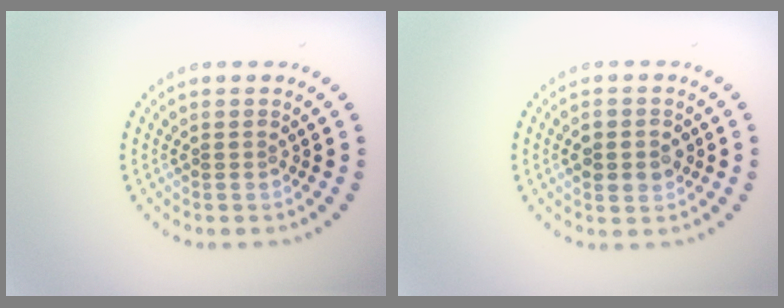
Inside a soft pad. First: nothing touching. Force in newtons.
{"total": 2.9, "press": 2.9, "slide": 0.1}